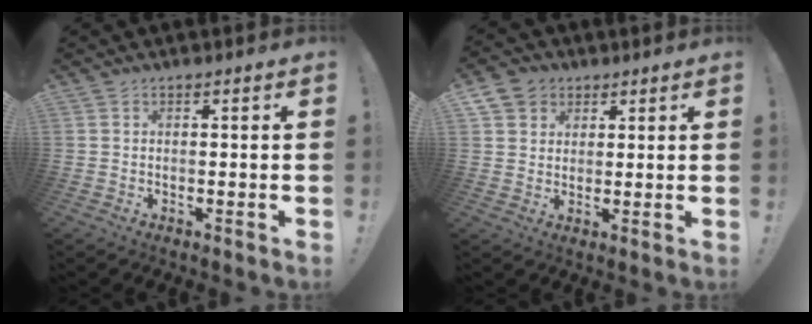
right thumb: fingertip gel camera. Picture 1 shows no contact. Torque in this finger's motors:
{"motor_torque": [-0.11, 0.12, 0.09, -0.05, 0.00]}